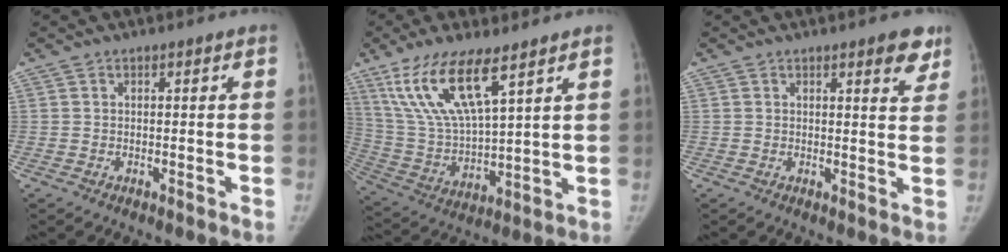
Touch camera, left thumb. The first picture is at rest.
{"total": 16.1, "force": [9.4, 4.8, 12.2], "torque": [-0.240, -0.038, 0.196]}
{"total": 4.7, "force": [3.1, 1.4, 3.2], "torque": [-0.022, -0.016, 0.034]}